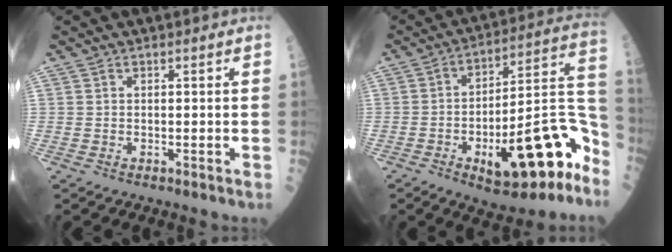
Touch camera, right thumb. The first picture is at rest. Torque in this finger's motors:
{"motor_torque": [2.29, 2.28, 0.68, -0.52, 0.23]}